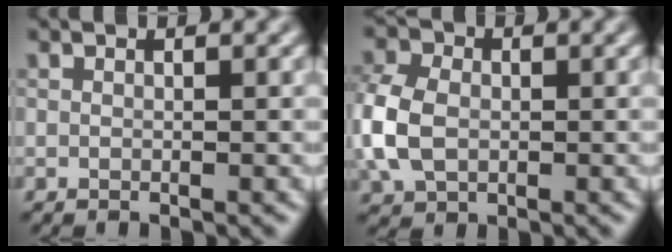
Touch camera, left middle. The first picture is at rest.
{"total": 6.7, "force": [-0.7, 4.9, 4.5], "torque": [-0.125, 0.003, -0.021]}